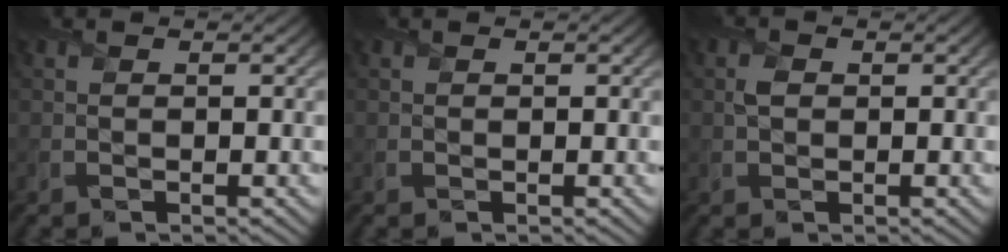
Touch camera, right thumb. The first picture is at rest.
{"total": 0.0}
{"total": 1.4, "force": [0.2, 1.1, 0.8], "torque": [-0.022, 0.000, 0.001]}